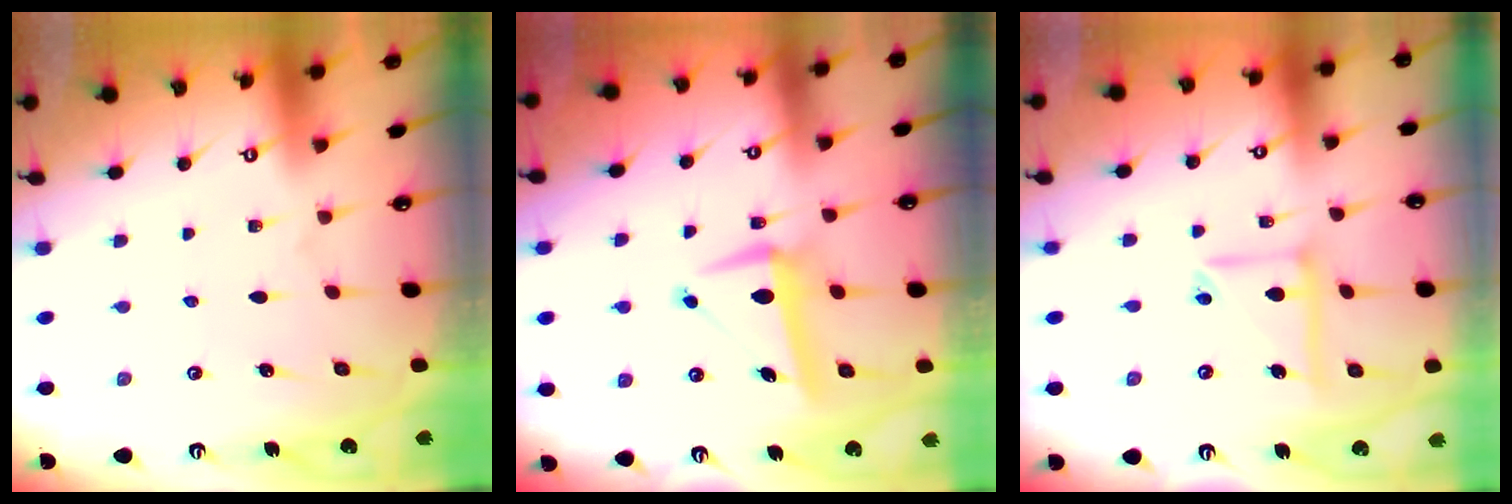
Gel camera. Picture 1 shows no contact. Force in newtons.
{"total": 8.5, "press": 8.2, "slide": 2.2}
{"total": 10.4, "press": 10.3, "slide": 1.0}